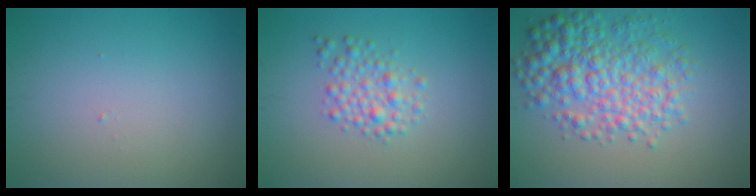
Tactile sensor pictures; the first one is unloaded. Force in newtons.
{"total": 2.6, "press": 2.6, "slide": 0.1}
{"total": 6.7, "press": 6.7, "slide": 0.1}